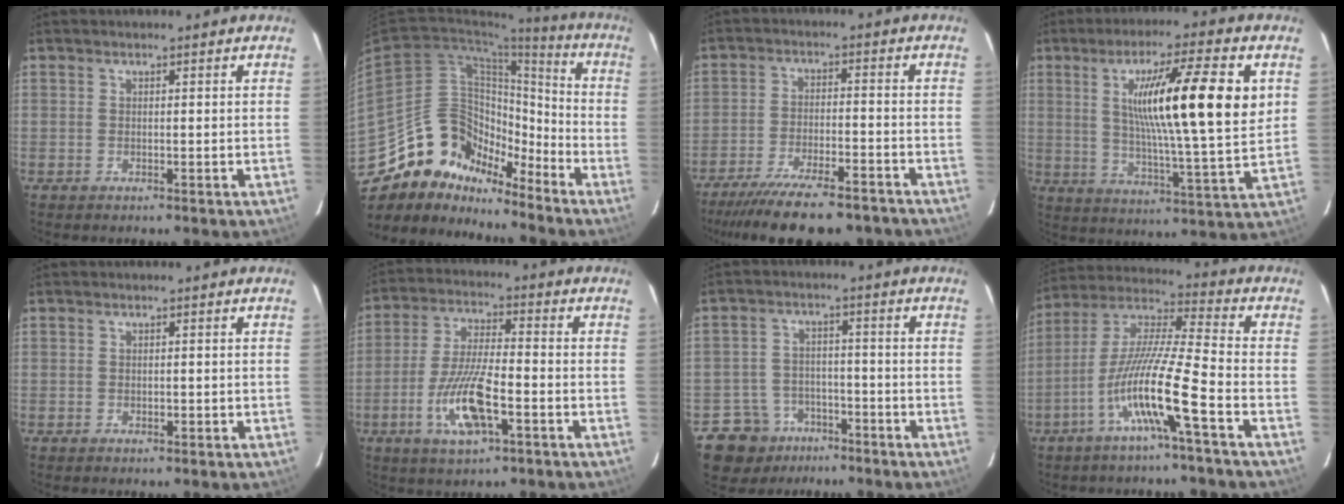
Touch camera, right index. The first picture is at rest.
{"total": 17.8, "force": [-14.7, 7.4, 6.8], "torque": [-0.125, 0.053, -0.254]}
{"total": 17.1, "force": [-14.2, 3.5, 8.9], "torque": [-0.135, -0.013, -0.217]}
{"total": 19.1, "force": [4.6, 0.9, 18.5], "torque": [-0.301, 0.002, 0.066]}
{"total": 1.3, "force": [-0.3, 0.8, 1.0], "torque": [-0.020, 0.000, -0.002]}
{"total": 11.7, "force": [-4.4, 3.1, 10.4], "torque": [-0.214, -0.005, -0.077]}
{"total": 8.6, "force": [-5.3, 6.7, 0.8], "torque": [-0.019, 0.017, -0.080]}
{"total": 14.6, "force": [-6.3, 0.0, 13.2], "torque": [-0.269, 0.002, -0.123]}